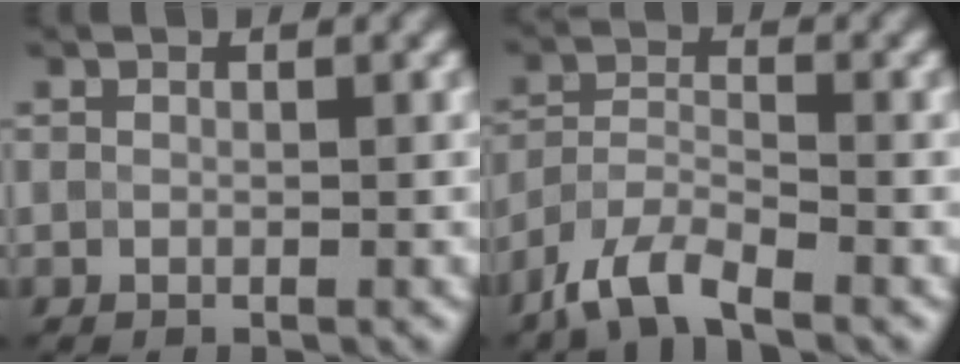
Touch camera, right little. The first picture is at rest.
{"total": 4.8, "force": [-3.7, 1.3, 2.7], "torque": [-0.054, -0.005, -0.080]}